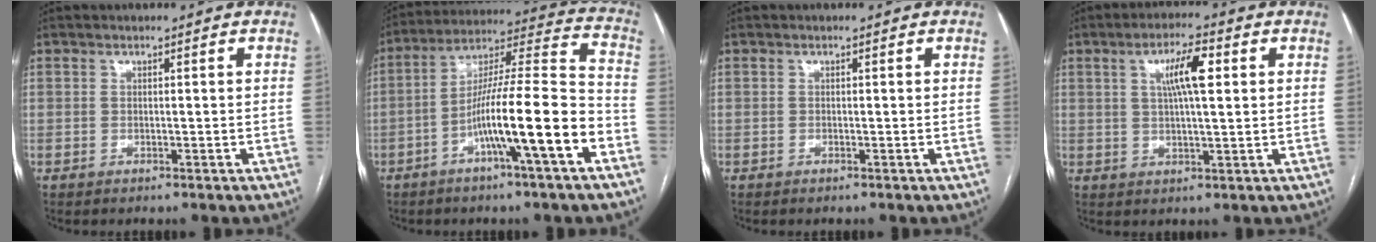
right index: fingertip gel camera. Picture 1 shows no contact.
{"total": 15.9, "force": [-6.4, 0.1, 14.5], "torque": [-0.247, 0.010, -0.110]}
{"total": 0.0}
{"total": 7.0, "force": [2.2, 1.2, 6.6], "torque": [-0.118, 0.013, 0.037]}